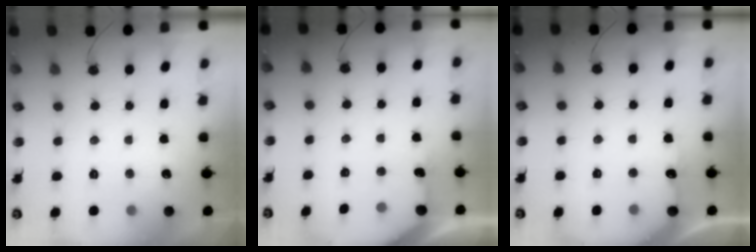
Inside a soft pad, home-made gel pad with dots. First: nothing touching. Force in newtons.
{"total": 3.5, "press": 3.5, "slide": 0.4}
{"total": 4.2, "press": 4.2, "slide": 0.5}